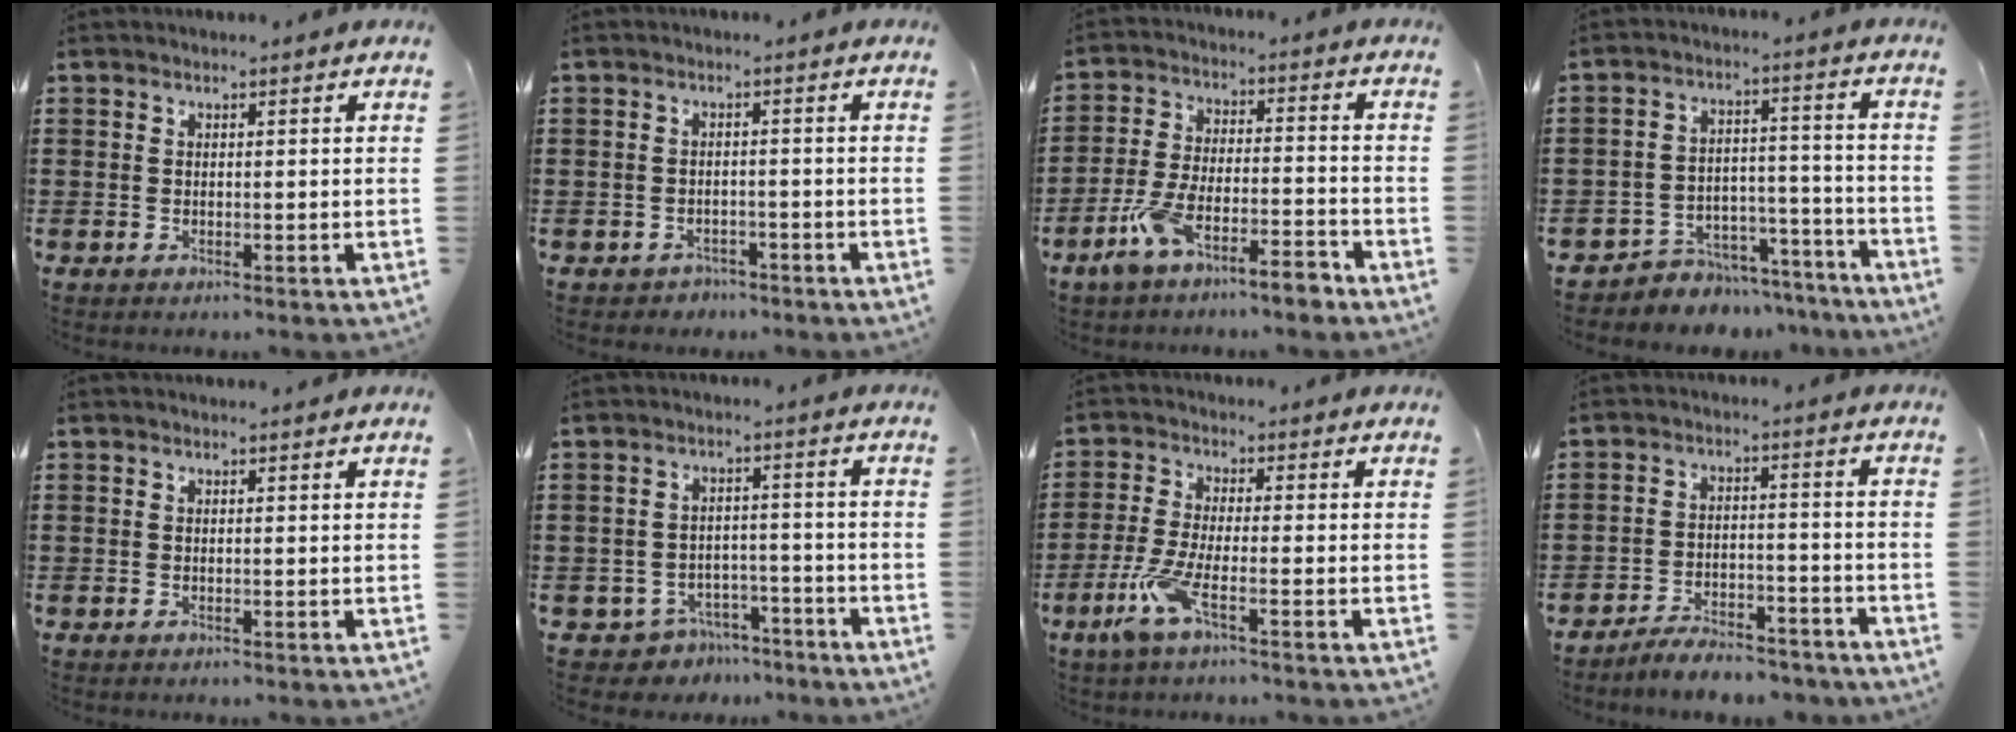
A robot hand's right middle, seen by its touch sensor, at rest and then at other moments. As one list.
[{"total": 1.7, "force": [-1.6, 0.6, -0.1], "torque": [-0.006, 0.000, -0.035]}, {"total": 8.1, "force": [-6.5, 1.2, 4.7], "torque": [-0.108, -0.003, -0.129]}, {"total": 5.5, "force": [-5.1, 2.0, 0.1], "torque": [-0.003, 0.022, -0.102]}, {"total": 0.0}, {"total": 4.0, "force": [-3.9, 1.2, 0.2], "torque": [-0.020, 0.004, -0.082]}, {"total": 5.9, "force": [-3.0, 1.0, 5.0], "torque": [-0.126, -0.017, -0.061]}, {"total": 5.3, "force": [-5.2, 0.6, 0.9], "torque": [-0.014, 0.007, -0.102]}]